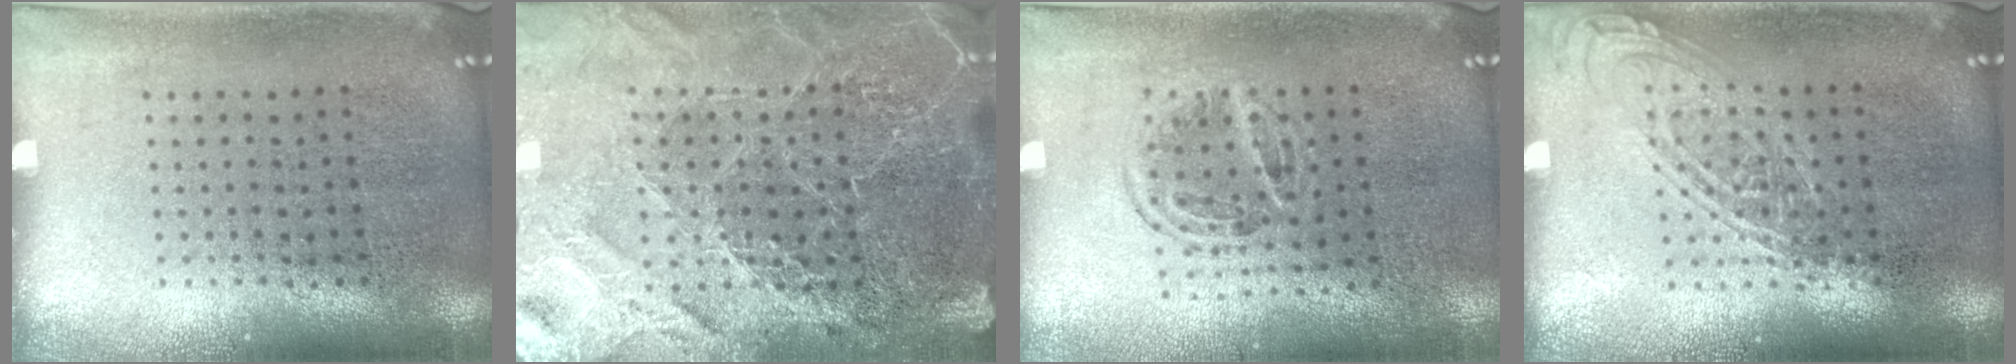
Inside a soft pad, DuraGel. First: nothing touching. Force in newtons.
{"total": 4.9, "press": 4.4, "slide": 2.1}
{"total": 1.0, "press": 1.0, "slide": 0.4}
{"total": 1.0, "press": 1.0, "slide": 0.1}